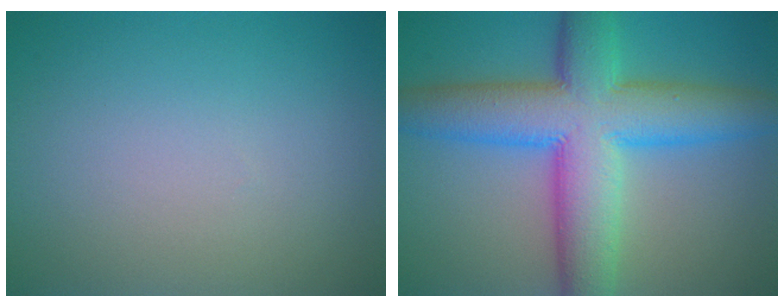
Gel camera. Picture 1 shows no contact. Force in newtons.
{"total": 11.2, "press": 11.2, "slide": 0.2}